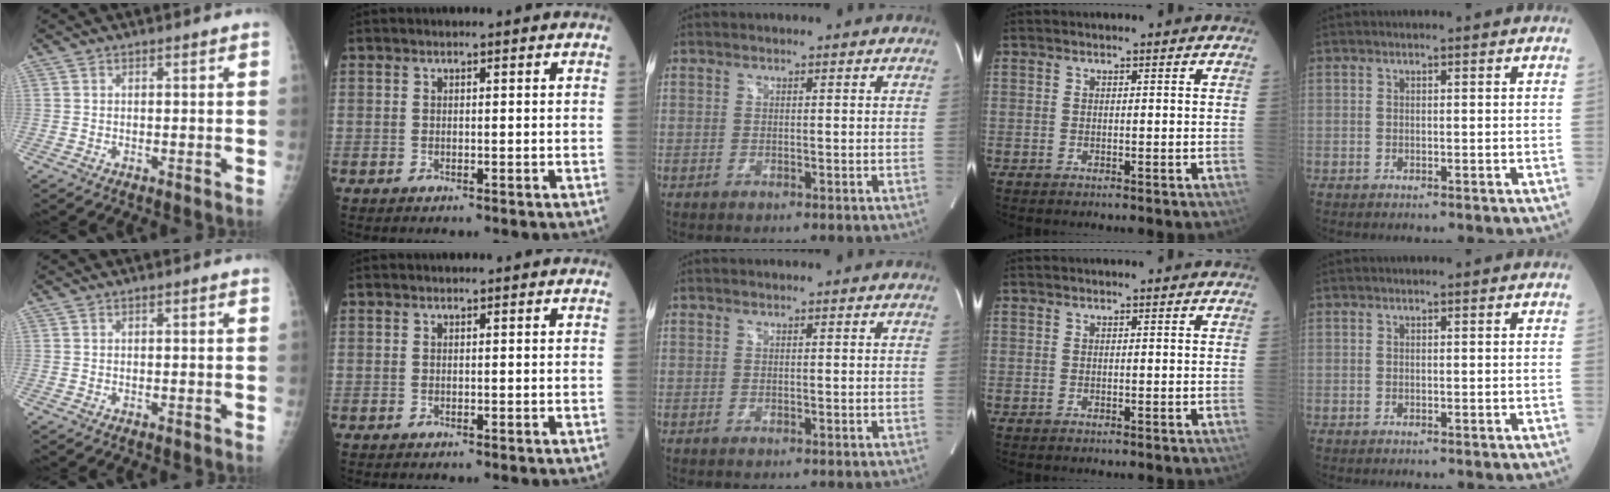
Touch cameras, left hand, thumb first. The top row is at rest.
{}